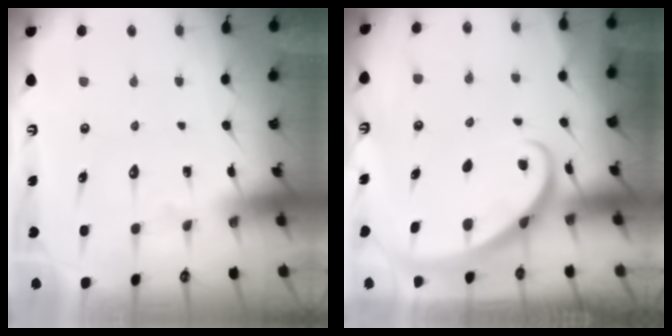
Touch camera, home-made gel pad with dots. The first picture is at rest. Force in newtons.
{"total": 2.9, "press": 2.9, "slide": 0.2}